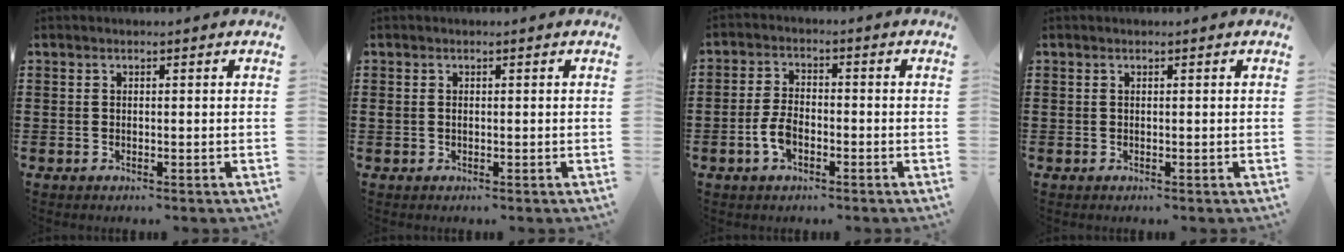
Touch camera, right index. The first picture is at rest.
{"total": 0.7, "force": [0.1, 0.6, 0.5], "torque": [-0.011, 0.003, 0.001]}
{"total": 4.5, "force": [-1.5, 2.4, 3.5], "torque": [-0.090, -0.003, -0.034]}
{"total": 0.0}